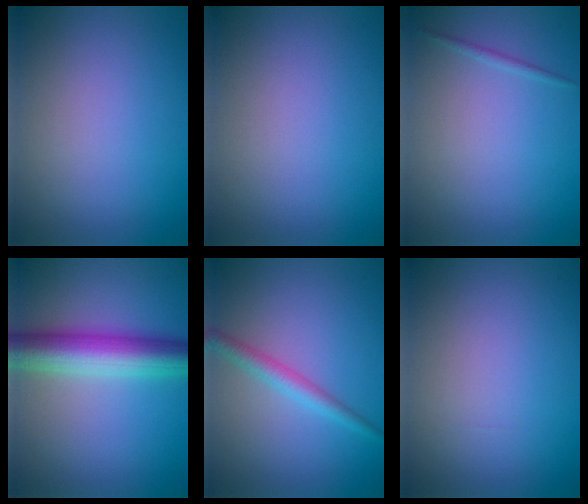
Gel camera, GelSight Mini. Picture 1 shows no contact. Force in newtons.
{"total": 0.0}
{"total": 0.6, "press": 0.6, "slide": 0.1}
{"total": 7.0, "press": 7.0, "slide": 0.0}
{"total": 2.2, "press": 2.2, "slide": 0.0}
{"total": 0.0}